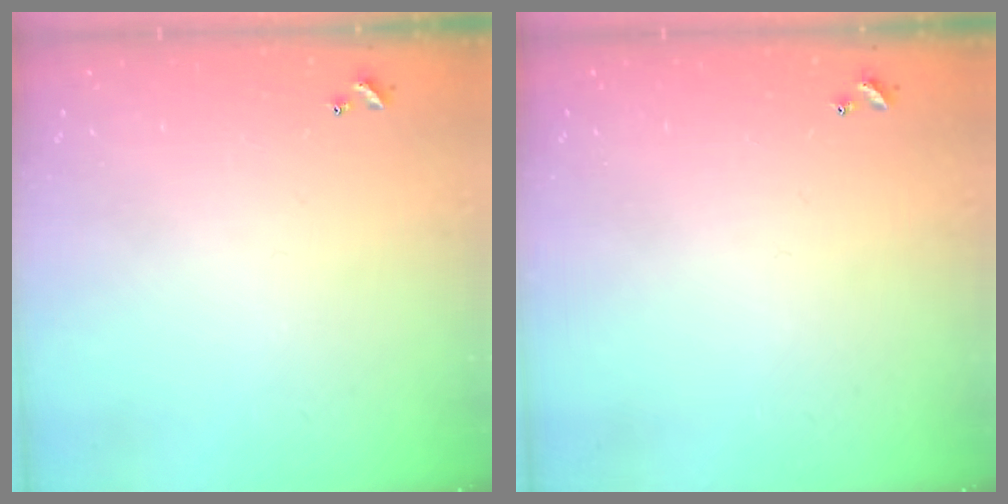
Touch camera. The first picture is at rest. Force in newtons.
{"total": 0.0}